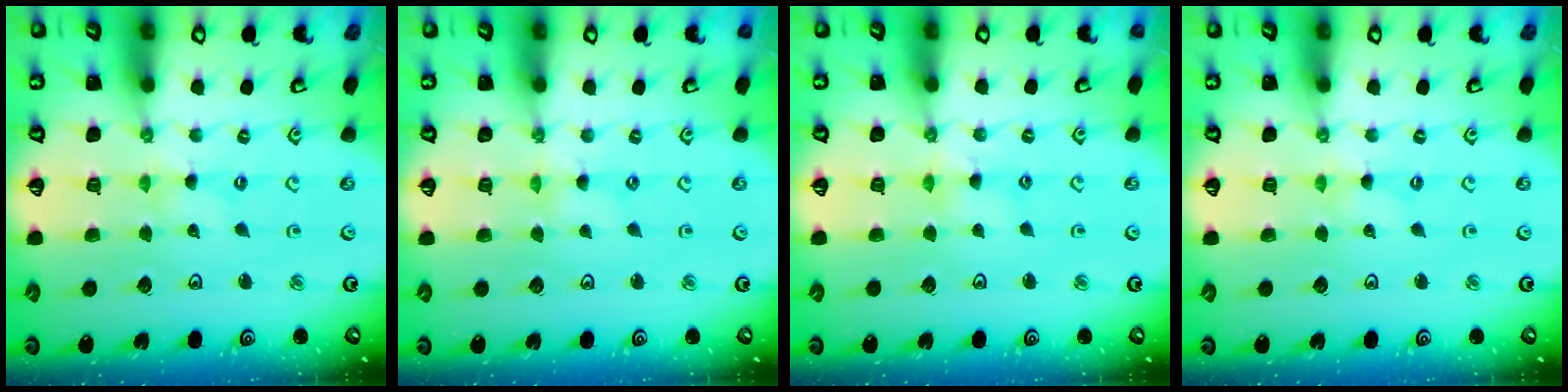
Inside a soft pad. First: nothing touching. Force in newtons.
{"total": 0.0}
{"total": 3.7, "press": 3.7, "slide": 0.4}
{"total": 0.0}